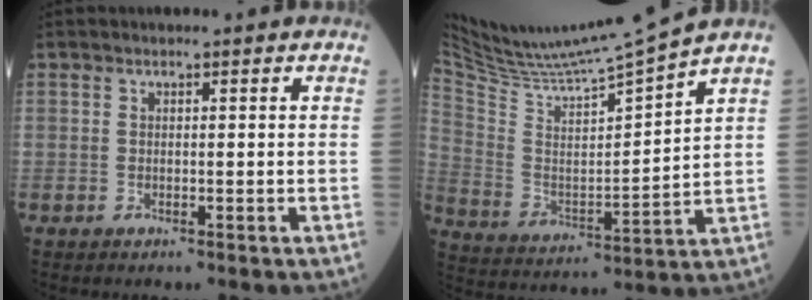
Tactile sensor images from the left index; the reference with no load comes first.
{"total": 16.8, "force": [15.5, -2.3, 6.1], "torque": [-0.127, -0.034, 0.275]}